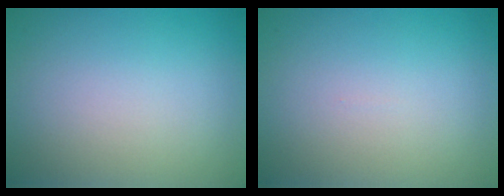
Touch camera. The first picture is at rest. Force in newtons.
{"total": 0.0}